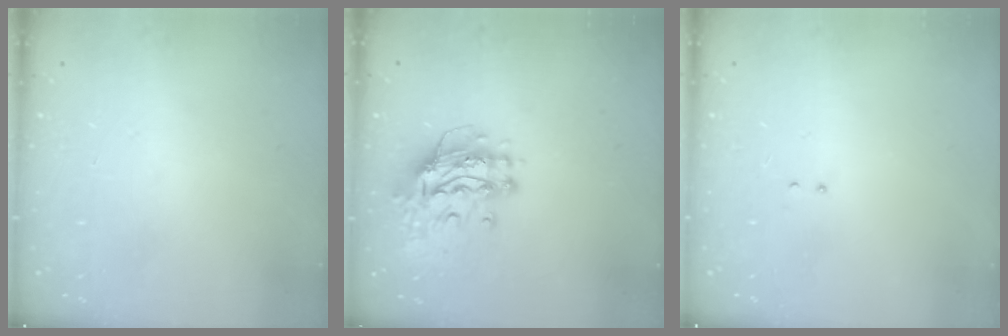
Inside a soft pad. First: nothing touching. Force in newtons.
{"total": 13.2, "press": 13.1, "slide": 1.2}
{"total": 2.1, "press": 2.0, "slide": 0.6}